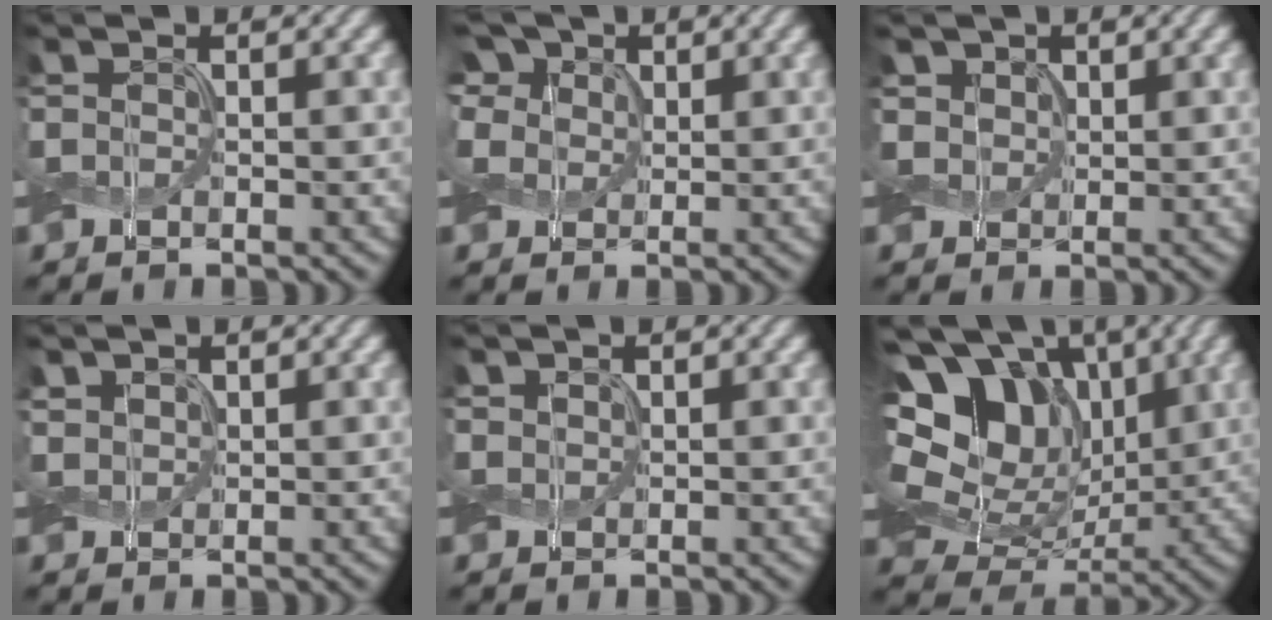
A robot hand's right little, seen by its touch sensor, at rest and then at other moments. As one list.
[{"total": 7.6, "force": [4.5, 5.1, 3.5], "torque": [-0.098, 0.013, 0.068]}, {"total": 2.2, "force": [1.1, 1.8, 0.6], "torque": [-0.023, -0.010, 0.025]}, {"total": 1.3, "force": [1.0, 0.8, 0.4], "torque": [-0.014, 0.002, 0.020]}, {"total": 0.7, "force": [0.6, 0.4, 0.0], "torque": [-0.002, 0.000, 0.011]}, {"total": 16.9, "force": [4.7, 12.6, 10.2], "torque": [-0.226, 0.037, 0.085]}]